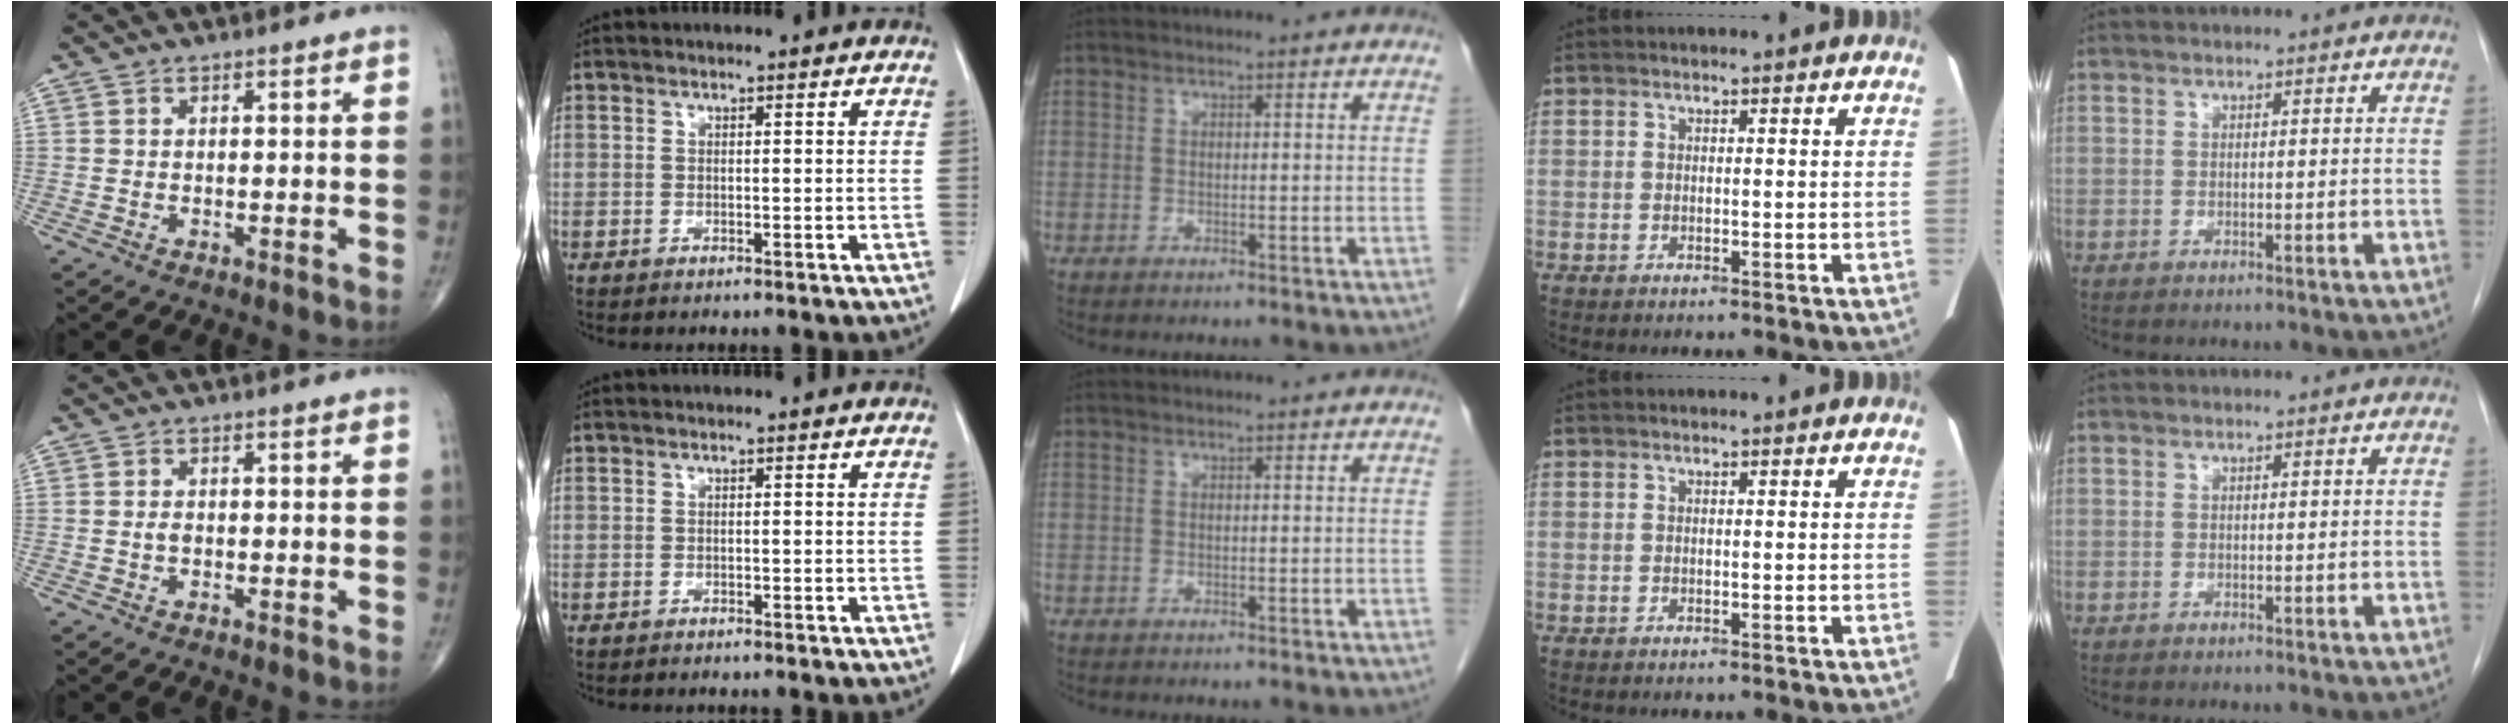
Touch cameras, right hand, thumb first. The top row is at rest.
{"thumb": {"total": 1.0, "force": [-0.4, 0.5, 0.8], "torque": [-0.011, 0.002, -0.009]}, "index": {"total": 0.9, "force": [-0.8, 0.0, 0.2], "torque": [-0.007, -0.003, -0.010]}}